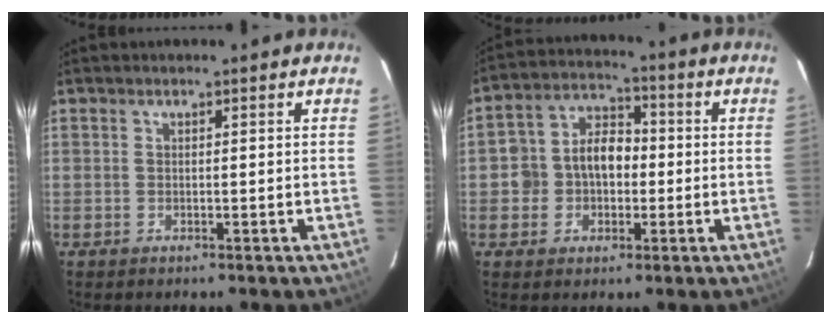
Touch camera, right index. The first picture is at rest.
{"total": 8.4, "force": [-1.0, 6.9, 4.6], "torque": [-0.089, 0.033, -0.015]}